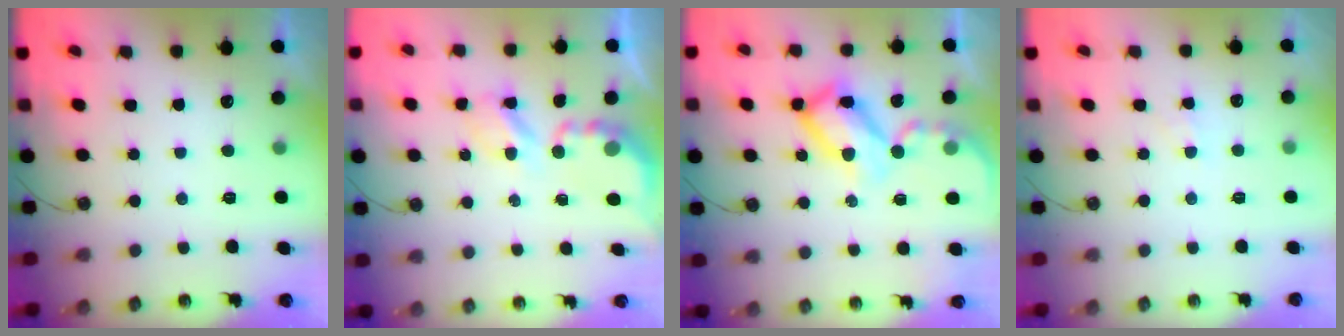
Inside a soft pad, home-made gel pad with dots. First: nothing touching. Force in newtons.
{"total": 5.3, "press": 5.3, "slide": 0.5}
{"total": 17.7, "press": 17.7, "slide": 1.7}
{"total": 4.0, "press": 4.0, "slide": 0.5}